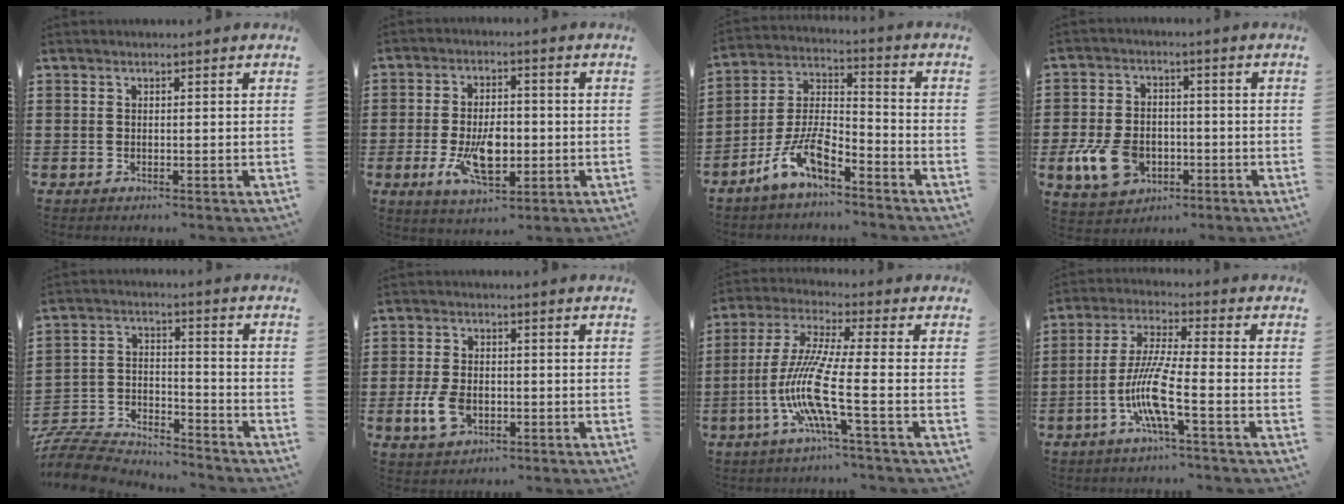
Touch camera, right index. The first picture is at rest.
{"total": 8.6, "force": [-2.0, 4.4, 7.1], "torque": [-0.143, -0.005, -0.038]}
{"total": 8.9, "force": [-6.4, 3.2, 5.3], "torque": [-0.124, 0.001, -0.126]}
{"total": 9.1, "force": [-2.8, 6.4, 5.8], "torque": [-0.149, 0.005, -0.054]}
{"total": 7.6, "force": [-7.4, 1.4, 0.9], "torque": [-0.040, 0.006, -0.154]}
{"total": 5.4, "force": [-1.5, 3.5, 3.8], "torque": [-0.094, -0.003, -0.031]}
{"total": 11.1, "force": [-3.7, 1.0, 10.4], "torque": [-0.240, -0.021, -0.083]}
{"total": 9.2, "force": [-3.7, 0.9, 8.4], "torque": [-0.196, -0.020, -0.080]}